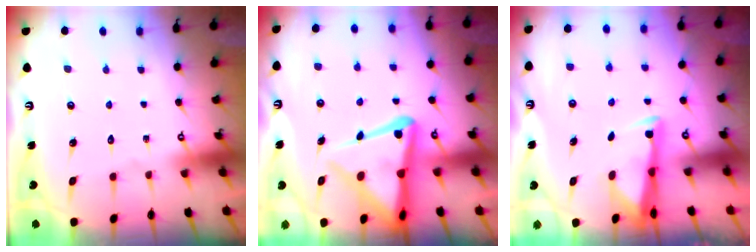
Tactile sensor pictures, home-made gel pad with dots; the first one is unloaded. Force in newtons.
{"total": 14.1, "press": 14.1, "slide": 1.3}
{"total": 3.4, "press": 3.2, "slide": 1.0}